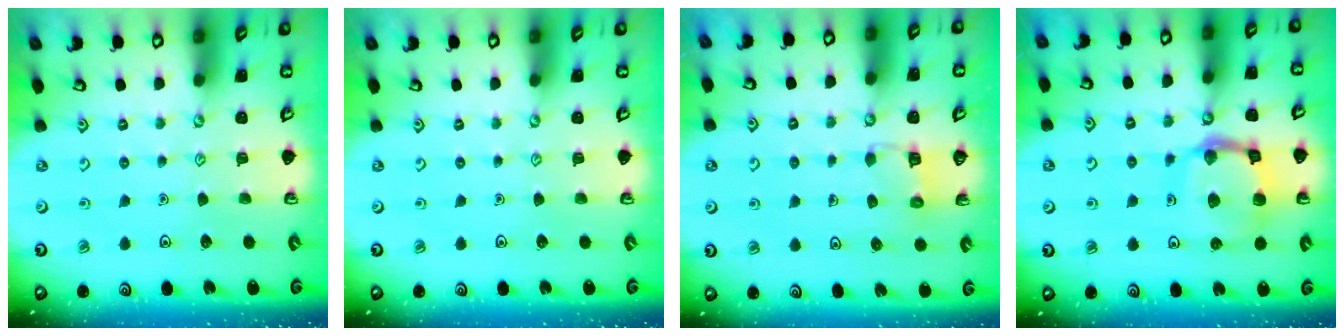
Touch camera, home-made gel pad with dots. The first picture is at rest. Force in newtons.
{"total": 0.0}
{"total": 6.2, "press": 6.2, "slide": 0.3}
{"total": 14.6, "press": 14.5, "slide": 1.6}